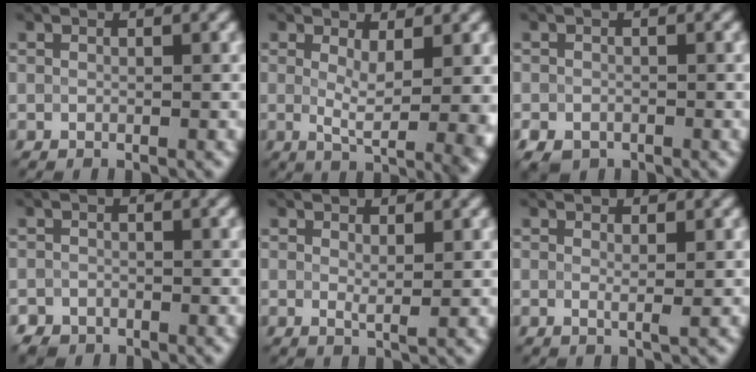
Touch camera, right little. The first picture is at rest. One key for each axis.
{"total": 5.8, "fx": 0.5, "fy": 1.8, "fz": 5.5, "tx": -0.075, "ty": -0.012, "tz": 0.012}
{"total": 1.8, "fx": -1.1, "fy": 1.2, "fz": 0.7, "tx": -0.012, "ty": -0.006, "tz": -0.024}
{"total": 2.1, "fx": -1.6, "fy": 1.3, "fz": 0.2, "tx": 0.004, "ty": 0.000, "tz": -0.025}
{"total": 1.2, "fx": 0.6, "fy": 0.3, "fz": 1.1, "tx": -0.019, "ty": -0.005, "tz": 0.011}
{"total": 0.8, "fx": 0.2, "fy": 0.1, "fz": 0.8, "tx": -0.014, "ty": -0.005, "tz": 0.003}